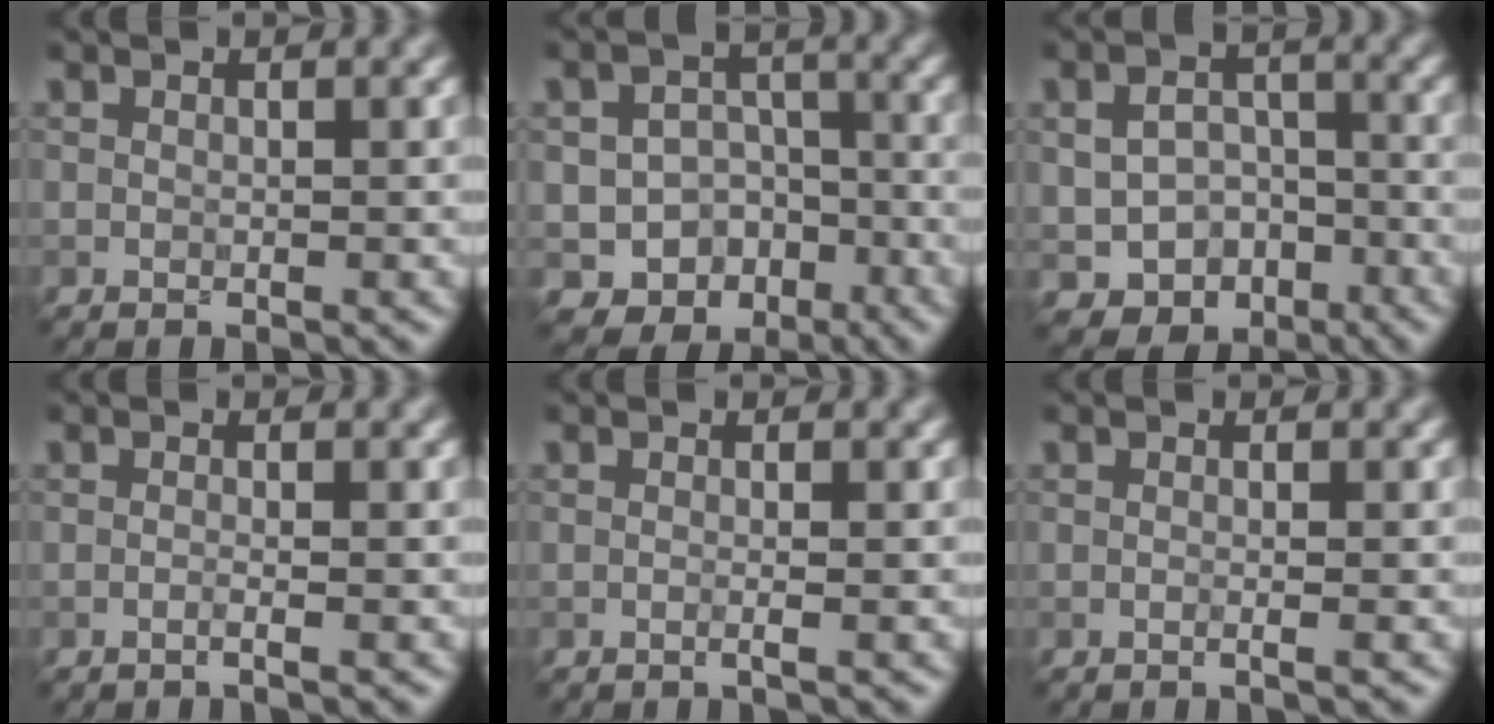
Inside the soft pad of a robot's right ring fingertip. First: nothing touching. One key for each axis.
{"total": 6.7, "fx": -3.5, "fy": 5.3, "fz": 2.1, "tx": -0.009, "ty": -0.001, "tz": -0.054}
{"total": 4.6, "fx": -2.0, "fy": 3.5, "fz": 2.2, "tx": -0.035, "ty": -0.007, "tz": -0.027}
{"total": 1.0, "fx": -0.3, "fy": 0.2, "fz": 0.9, "tx": -0.012, "ty": -0.007, "tz": -0.017}
{"total": 1.1, "fx": 0.0, "fy": 0.4, "fz": 1.0, "tx": -0.009, "ty": -0.011, "tz": -0.013}
{"total": 1.5, "fx": 0.1, "fy": 0.7, "fz": 1.3, "tx": 0.005, "ty": -0.007, "tz": -0.020}